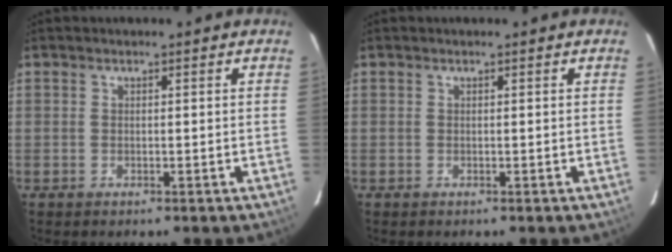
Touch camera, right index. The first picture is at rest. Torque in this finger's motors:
{"motor_torque": [0.00, 0.00, -0.04, 0.00]}